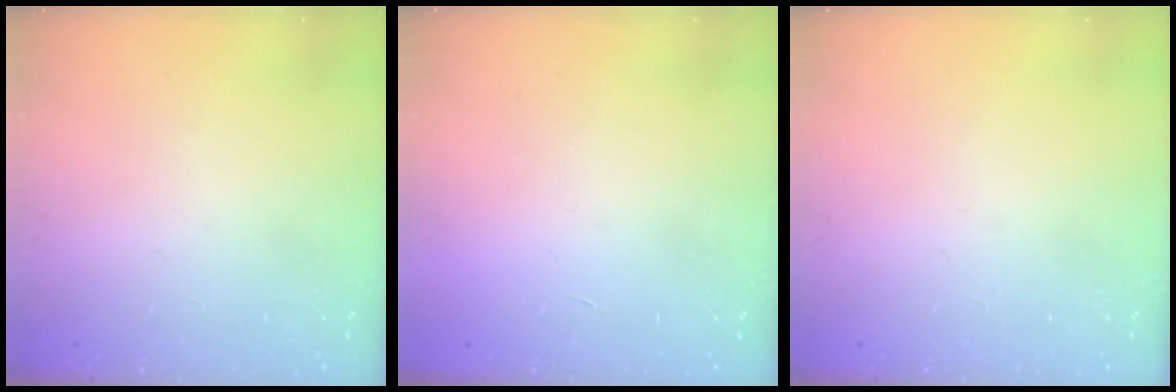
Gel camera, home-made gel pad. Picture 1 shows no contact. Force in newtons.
{"total": 1.7, "press": 1.7, "slide": 0.1}
{"total": 0.0}